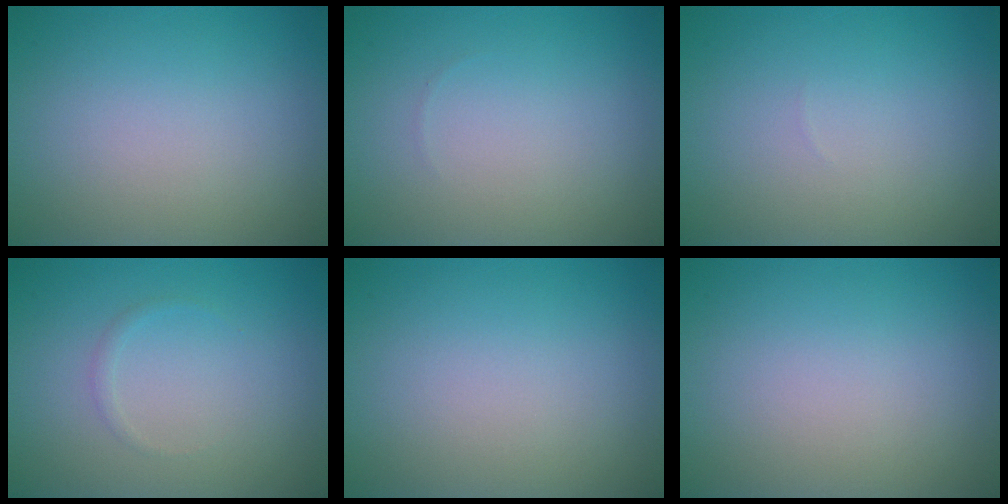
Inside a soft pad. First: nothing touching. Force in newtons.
{"total": 0.0}
{"total": 0.0}
{"total": 0.6, "press": 0.6, "slide": 0.1}
{"total": 0.0}
{"total": 0.0}